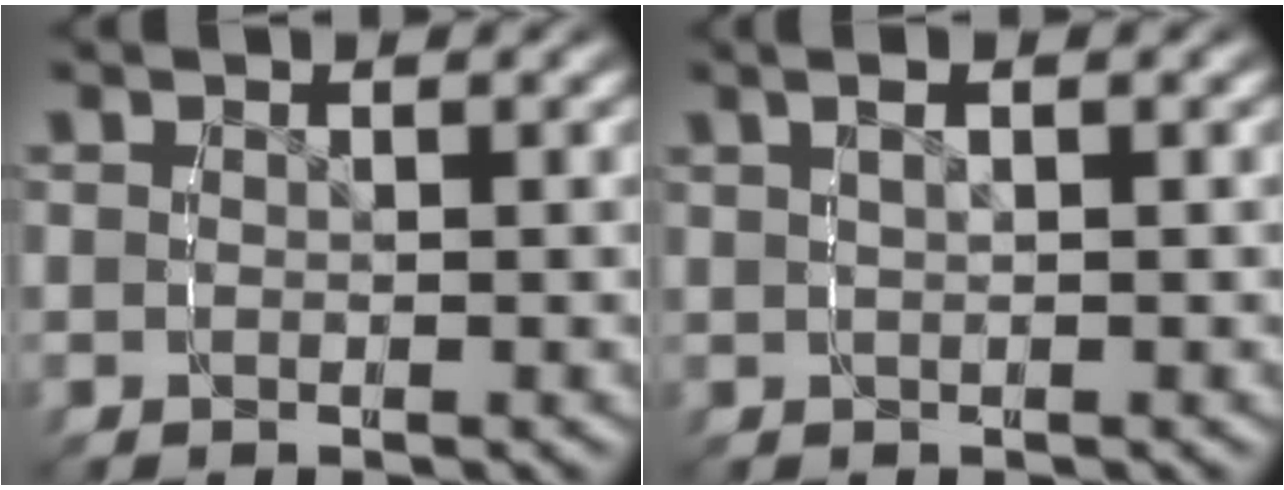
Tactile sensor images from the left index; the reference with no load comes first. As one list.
[{"total": 2.5, "force": [1.2, 0.9, 2.0], "torque": [-0.015, 0.018, 0.016]}]